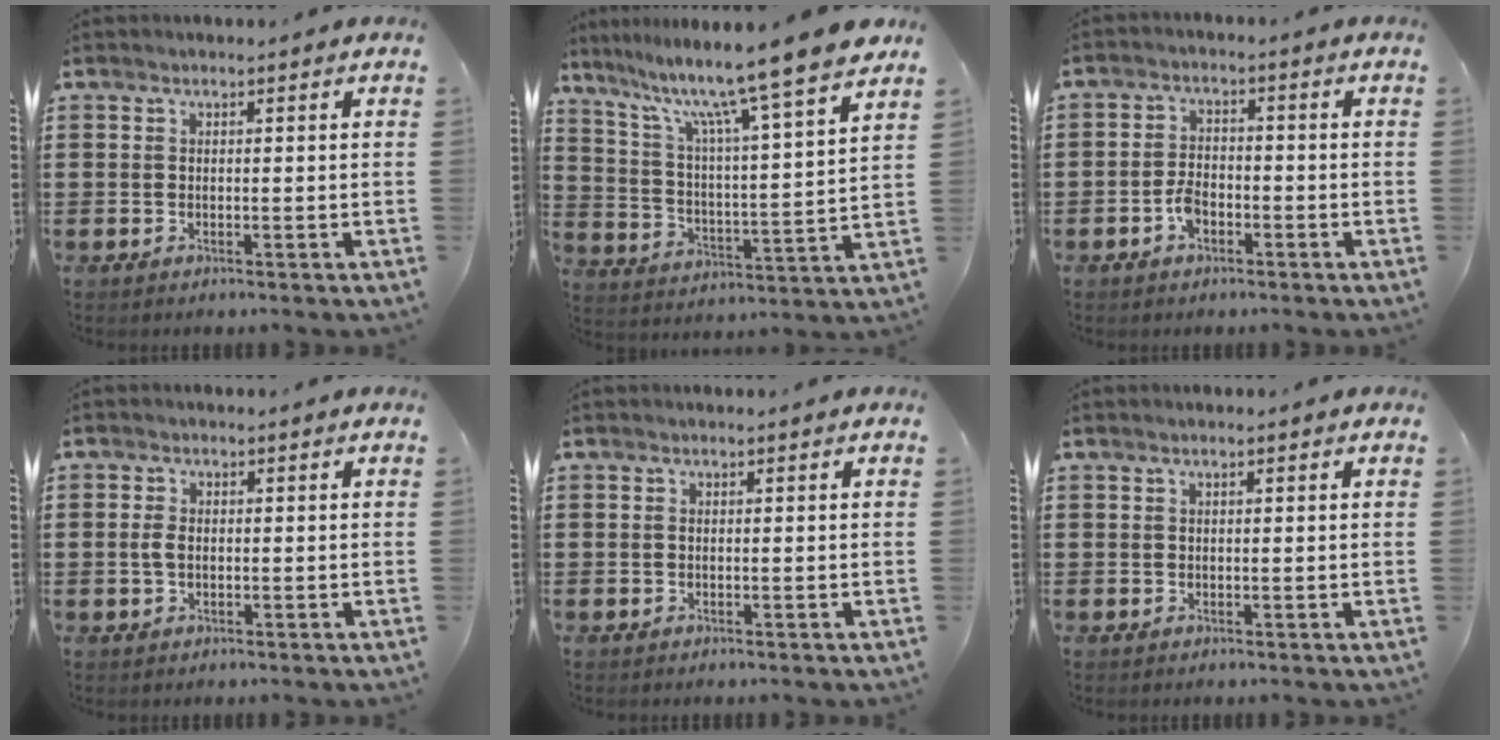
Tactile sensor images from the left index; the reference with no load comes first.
{"total": 12.1, "force": [10.0, -1.2, 6.7], "torque": [-0.148, -0.075, 0.156]}
{"total": 3.3, "force": [-1.7, 1.9, 2.2], "torque": [-0.054, 0.000, -0.036]}
{"total": 2.1, "force": [-0.1, 1.4, 1.5], "torque": [-0.039, 0.002, -0.004]}
{"total": 0.0}
{"total": 0.7, "force": [0.4, 0.0, 0.6], "torque": [-0.011, 0.000, 0.007]}